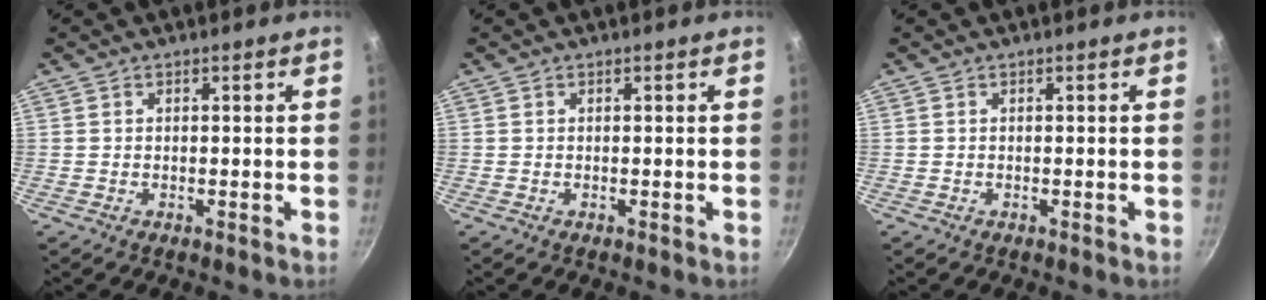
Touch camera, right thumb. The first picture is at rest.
{"total": 0.0}
{"total": 0.0}